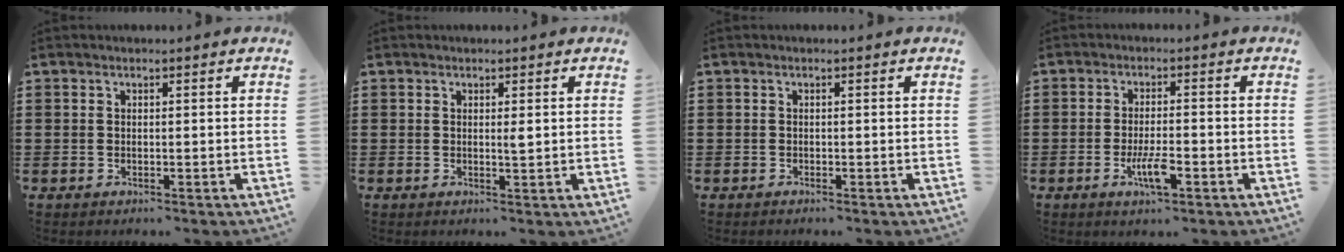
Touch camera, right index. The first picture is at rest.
{"total": 1.4, "force": [0.4, 0.1, 1.3], "torque": [-0.027, 0.001, 0.006]}
{"total": 0.0}
{"total": 5.1, "force": [-2.1, 1.2, 4.5], "torque": [-0.094, -0.006, -0.041]}